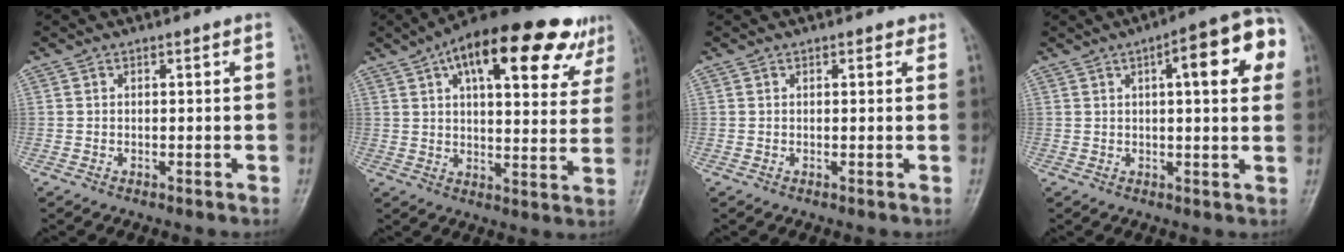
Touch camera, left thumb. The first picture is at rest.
{"total": 23.8, "force": [12.7, 9.4, 17.8], "torque": [-0.234, 0.002, 0.180]}
{"total": 1.2, "force": [0.6, 0.7, 0.7], "torque": [-0.003, -0.001, 0.004]}
{"total": 12.7, "force": [4.0, 3.8, 11.4], "torque": [-0.123, 0.016, 0.041]}